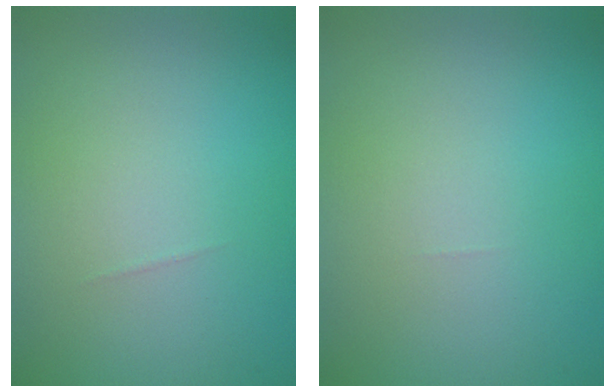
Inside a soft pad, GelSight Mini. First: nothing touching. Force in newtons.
{"total": 0.0}